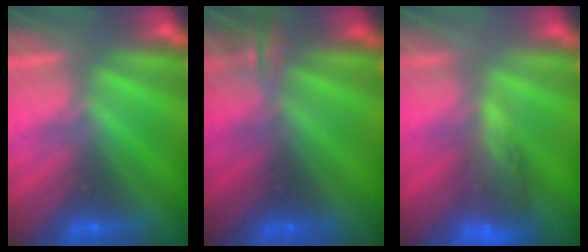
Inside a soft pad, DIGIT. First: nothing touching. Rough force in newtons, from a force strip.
{"total": 4.8}
{"total": 8.7}